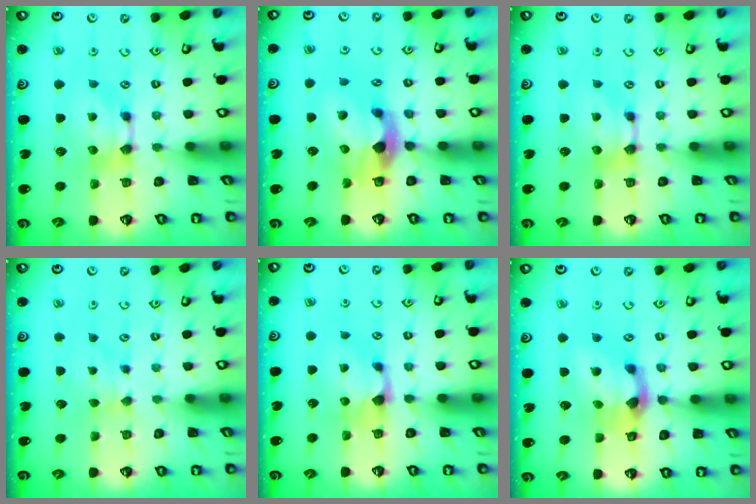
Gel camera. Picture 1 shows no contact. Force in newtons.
{"total": 5.5, "press": 5.1, "slide": 2.1}
{"total": 0.0}
{"total": 2.3, "press": 2.2, "slide": 0.6}
{"total": 0.8, "press": 0.1, "slide": 0.8}
{"total": 3.7, "press": 3.0, "slide": 2.1}